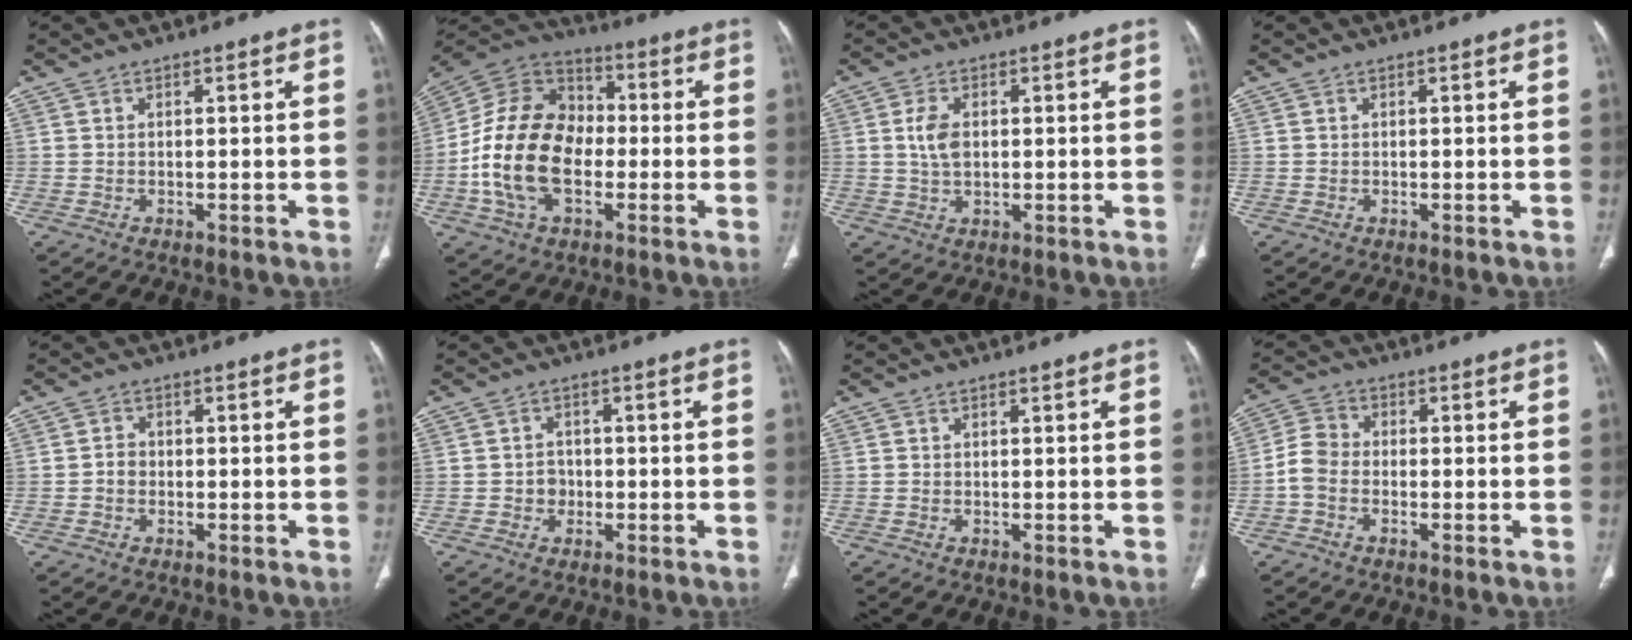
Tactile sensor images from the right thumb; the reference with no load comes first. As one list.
[{"total": 19.6, "force": [-3.2, 13.2, 14.2], "torque": [-0.253, 0.028, -0.061]}, {"total": 4.8, "force": [0.6, 2.9, 3.7], "torque": [-0.072, -0.002, 0.012]}, {"total": 0.0}, {"total": 2.0, "force": [-0.4, 1.7, 0.9], "torque": [-0.006, 0.009, -0.012]}, {"total": 2.7, "force": [-0.6, 2.5, 1.0], "torque": [0.001, 0.008, -0.011]}, {"total": 0.0}, {"total": 5.1, "force": [-1.4, 3.7, 3.2], "torque": [-0.057, 0.014, -0.039]}]